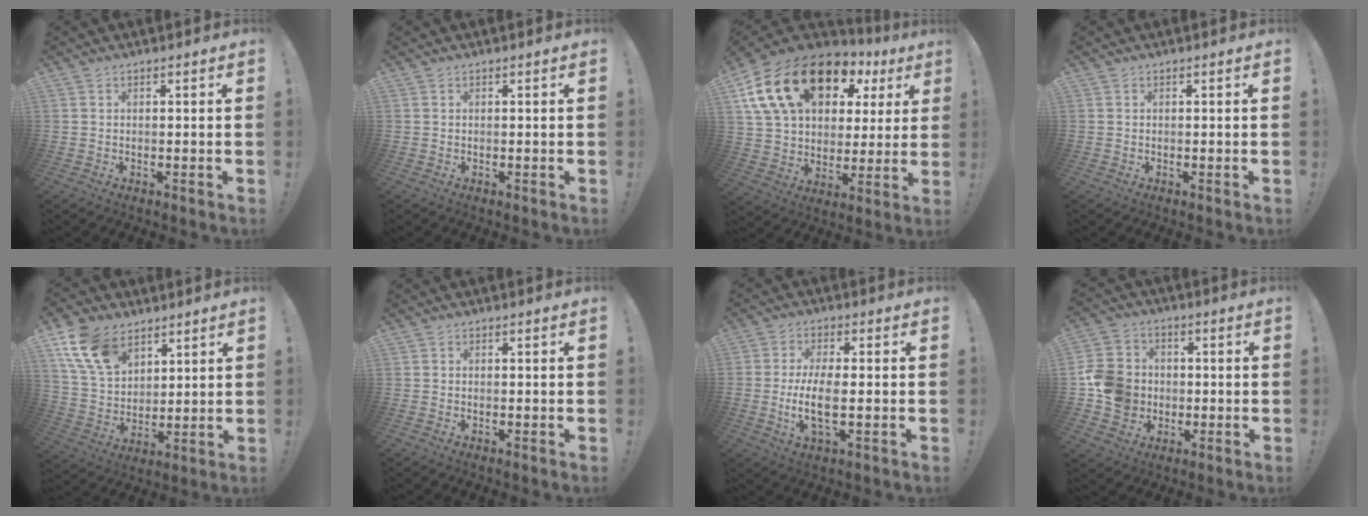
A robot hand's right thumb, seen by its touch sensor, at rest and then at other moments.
{"total": 0.0}
{"total": 22.8, "force": [12.0, 13.4, 14.1], "torque": [-0.240, -0.048, 0.227]}
{"total": 0.0}
{"total": 14.2, "force": [8.2, 9.1, 7.1], "torque": [-0.132, -0.031, 0.163]}
{"total": 0.5, "force": [-0.5, -0.1, 0.2], "torque": [-0.005, 0.000, -0.008]}
{"total": 8.9, "force": [-1.3, 2.8, 8.3], "torque": [-0.166, -0.012, -0.027]}
{"total": 11.9, "force": [-2.0, 10.5, 5.2], "torque": [-0.090, 0.019, -0.030]}